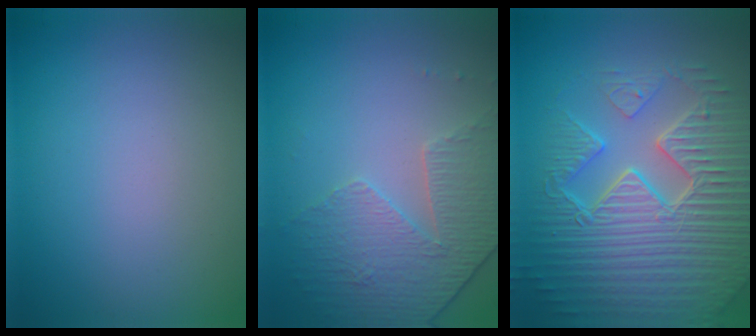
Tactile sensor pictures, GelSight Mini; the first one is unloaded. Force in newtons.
{"total": 4.7, "press": 3.4, "slide": 3.2}
{"total": 10.0, "press": 6.7, "slide": 7.4}